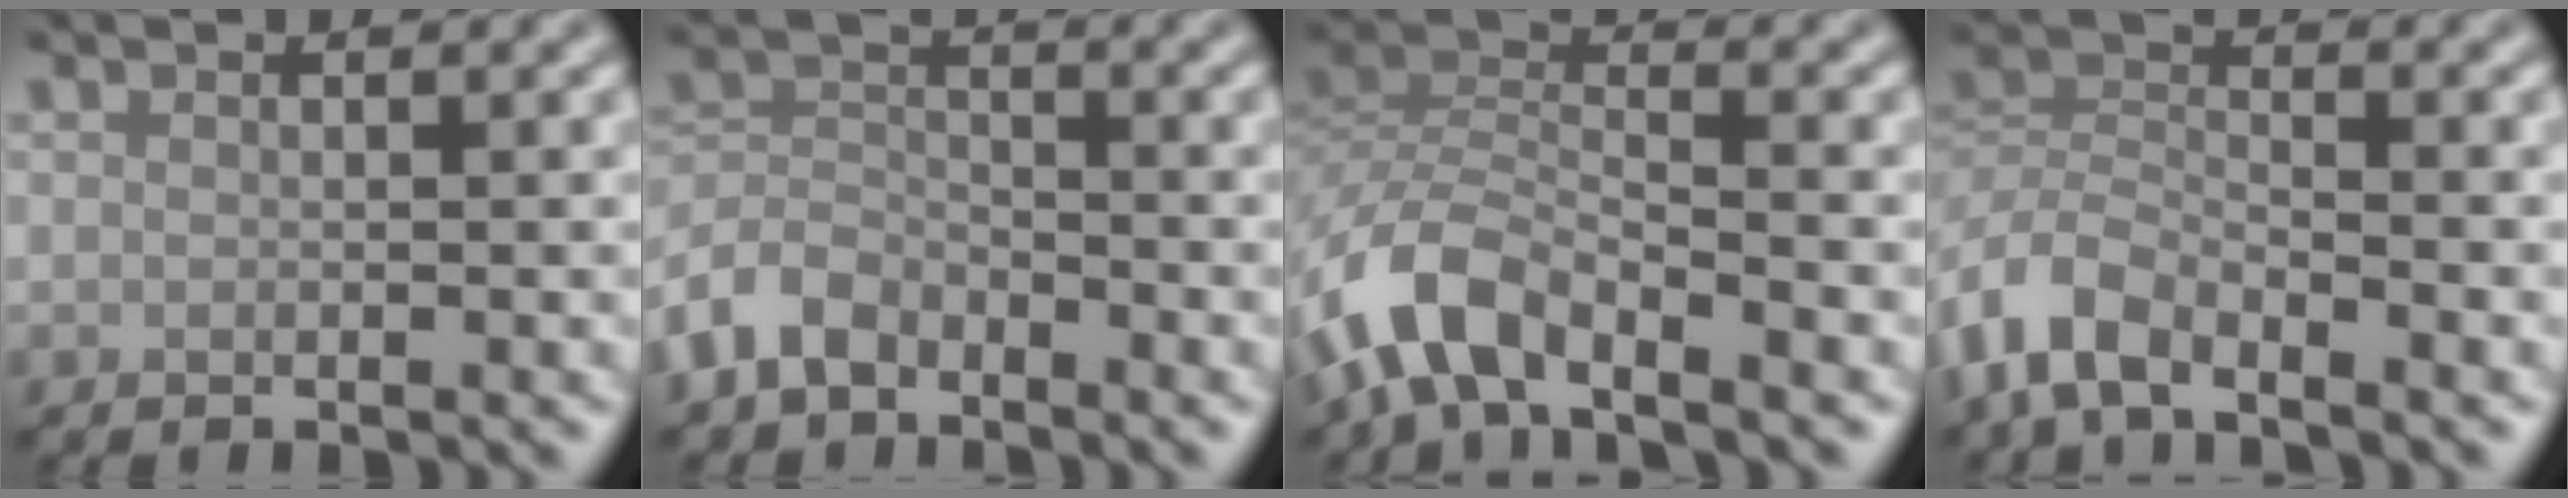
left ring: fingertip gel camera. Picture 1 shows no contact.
{"total": 3.8, "force": [-2.9, 2.1, 1.3], "torque": [-0.027, 0.001, -0.073]}
{"total": 6.5, "force": [-4.5, 2.7, 3.9], "torque": [-0.075, 0.000, -0.096]}
{"total": 4.9, "force": [-3.8, 2.0, 2.3], "torque": [-0.046, -0.003, -0.084]}